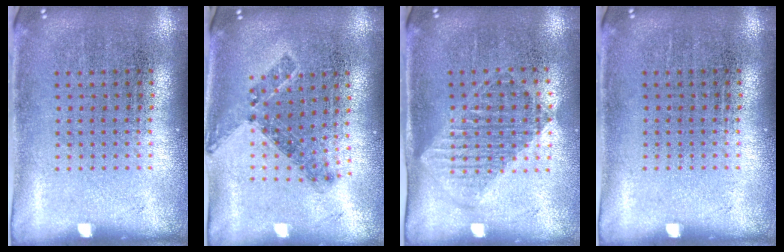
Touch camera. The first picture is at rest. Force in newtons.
{"total": 0.8, "press": 0.8, "slide": 0.3}
{"total": 1.2, "press": 1.0, "slide": 0.5}
{"total": 0.0}